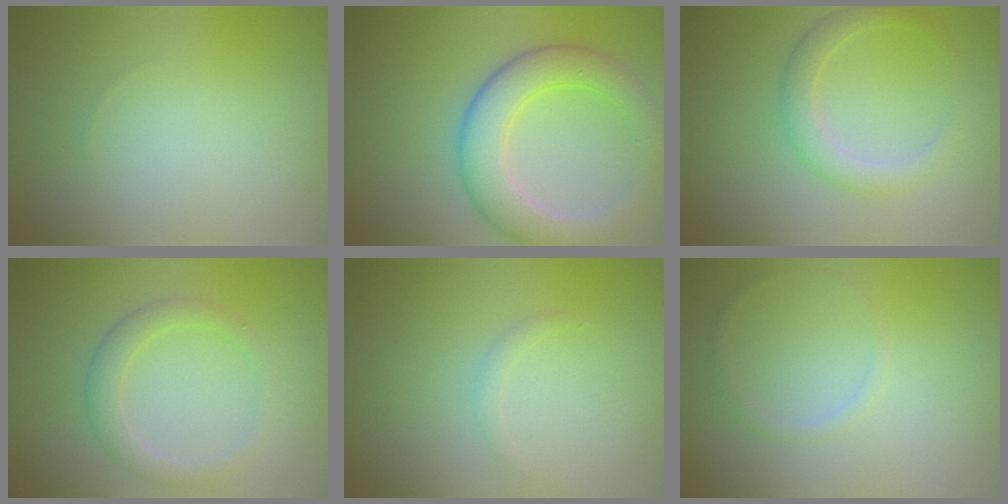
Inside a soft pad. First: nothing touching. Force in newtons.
{"total": 5.8, "press": 5.8, "slide": 0.4}
{"total": 2.3, "press": 2.3, "slide": 0.2}
{"total": 2.2, "press": 2.2, "slide": 0.1}
{"total": 0.7, "press": 0.7, "slide": 0.1}
{"total": 0.8, "press": 0.8, "slide": 0.0}